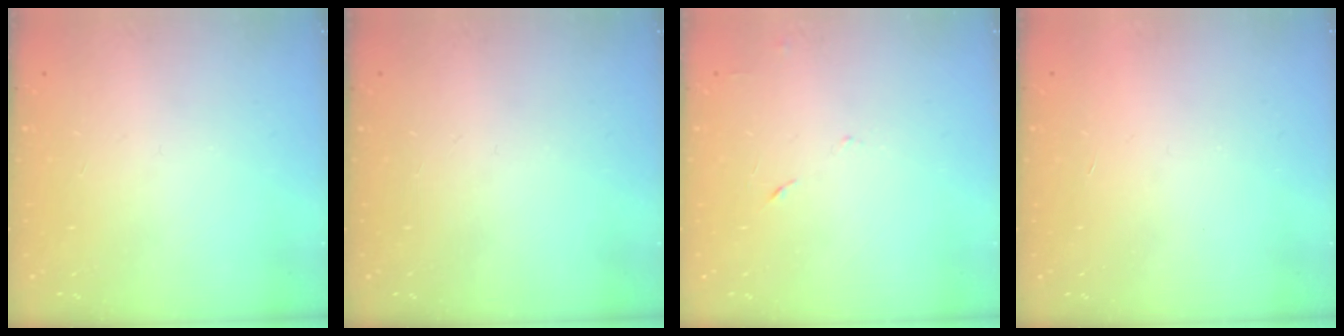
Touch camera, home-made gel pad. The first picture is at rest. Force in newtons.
{"total": 0.0}
{"total": 3.9, "press": 3.8, "slide": 0.9}
{"total": 1.7, "press": 1.7, "slide": 0.1}